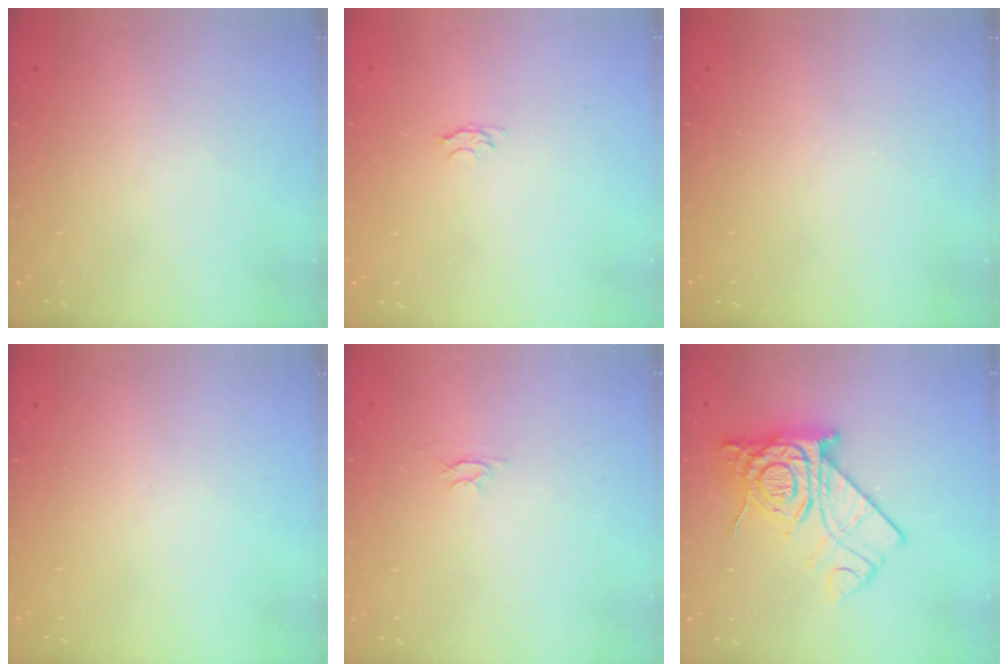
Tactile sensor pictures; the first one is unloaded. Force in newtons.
{"total": 3.3, "press": 3.2, "slide": 0.5}
{"total": 0.0}
{"total": 0.0}
{"total": 2.4, "press": 2.4, "slide": 0.3}
{"total": 18.3, "press": 18.2, "slide": 1.7}